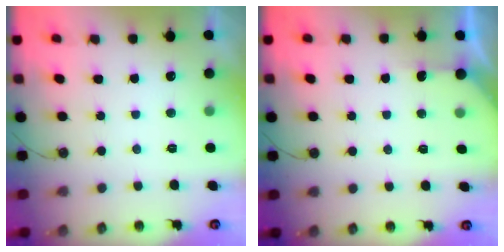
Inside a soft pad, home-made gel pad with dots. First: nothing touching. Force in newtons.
{"total": 2.5, "press": 2.5, "slide": 0.2}